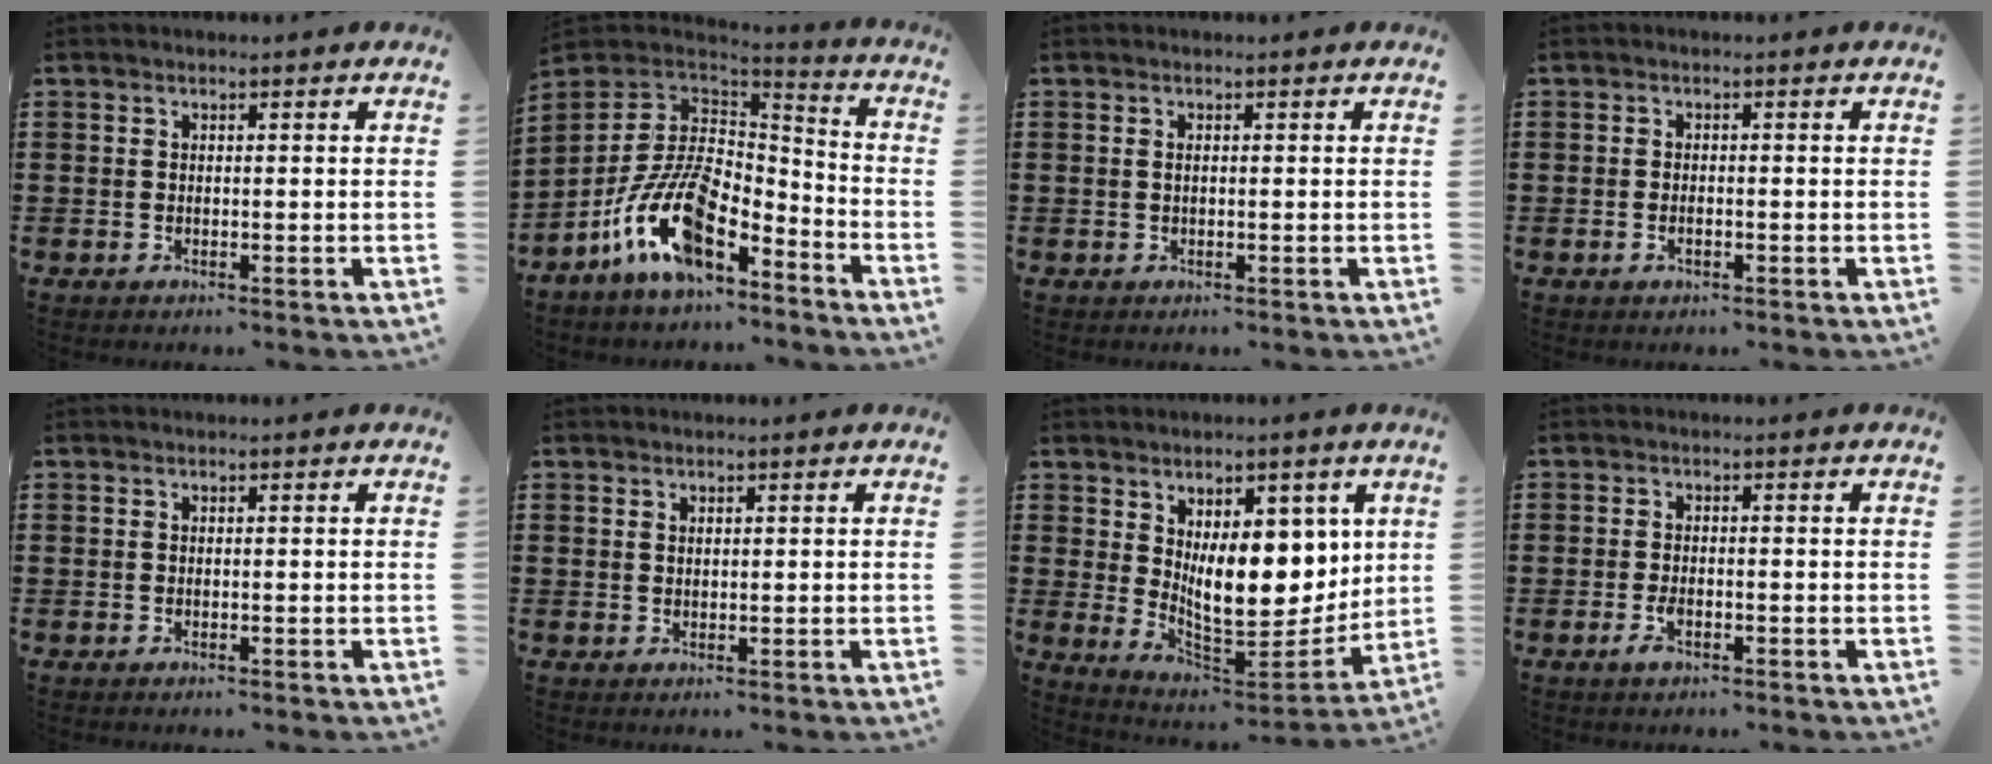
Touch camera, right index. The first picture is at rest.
{"total": 14.9, "force": [-7.8, 7.2, 10.5], "torque": [-0.230, 0.020, -0.147]}
{"total": 0.7, "force": [0.0, 0.3, 0.6], "torque": [-0.014, -0.001, 0.001]}
{"total": 1.2, "force": [-0.4, 0.4, 1.1], "torque": [-0.022, -0.004, -0.006]}
{"total": 0.0}
{"total": 0.9, "force": [0.6, 0.5, 0.3], "torque": [-0.008, 0.003, 0.012]}
{"total": 11.6, "force": [3.3, 6.9, 8.8], "torque": [-0.111, -0.031, 0.059]}
{"total": 2.4, "force": [-1.0, 0.8, 2.1], "torque": [-0.047, -0.007, -0.019]}